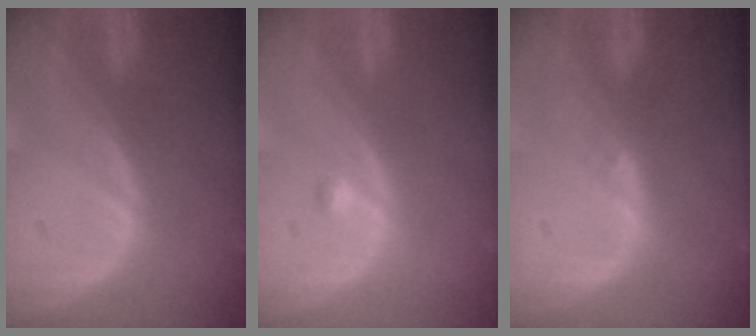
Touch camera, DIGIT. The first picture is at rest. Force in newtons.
{"total": 0.8, "press": 0.8, "slide": 0.2}
{"total": 0.9, "press": 0.9, "slide": 0.3}